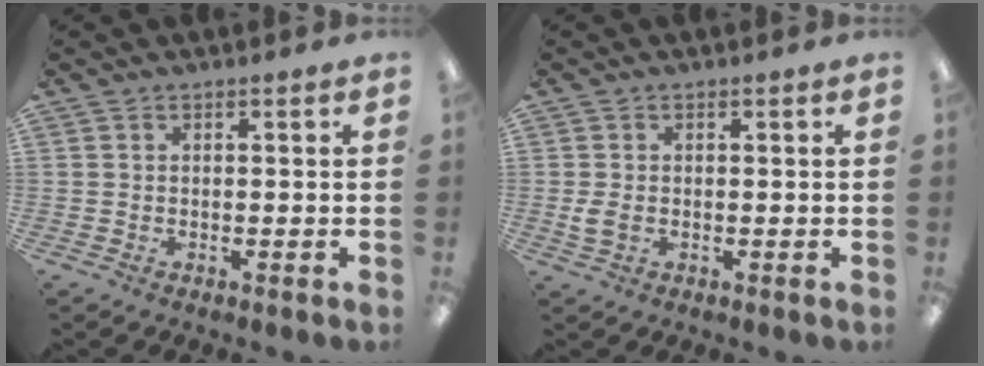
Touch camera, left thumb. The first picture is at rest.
{"total": 3.0, "force": [-0.2, 2.2, 2.1], "torque": [-0.037, 0.000, -0.006]}